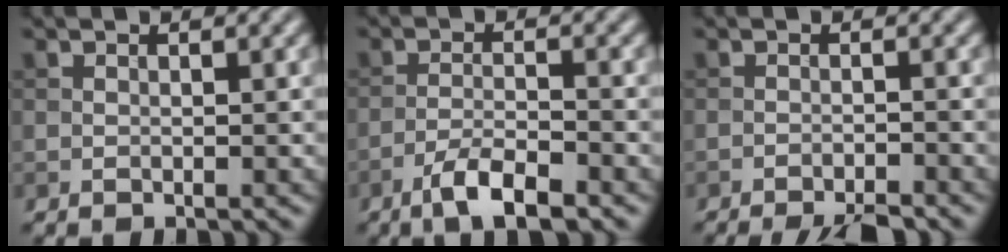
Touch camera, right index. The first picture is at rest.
{"total": 4.3, "force": [-2.9, 0.9, 3.1], "torque": [-0.059, 0.003, -0.057]}
{"total": 4.9, "force": [-4.2, 0.6, 2.5], "torque": [-0.041, -0.010, -0.067]}